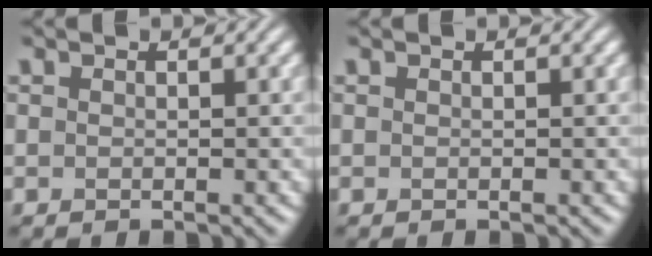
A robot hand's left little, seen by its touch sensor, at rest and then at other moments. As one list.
[{"total": 0.0}]